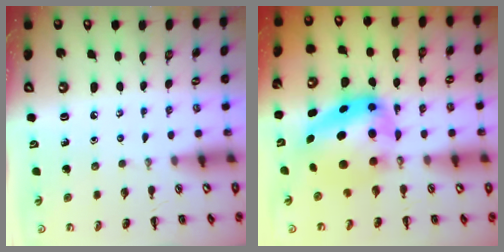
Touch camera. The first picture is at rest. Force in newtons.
{"total": 10.3, "press": 10.0, "slide": 2.6}